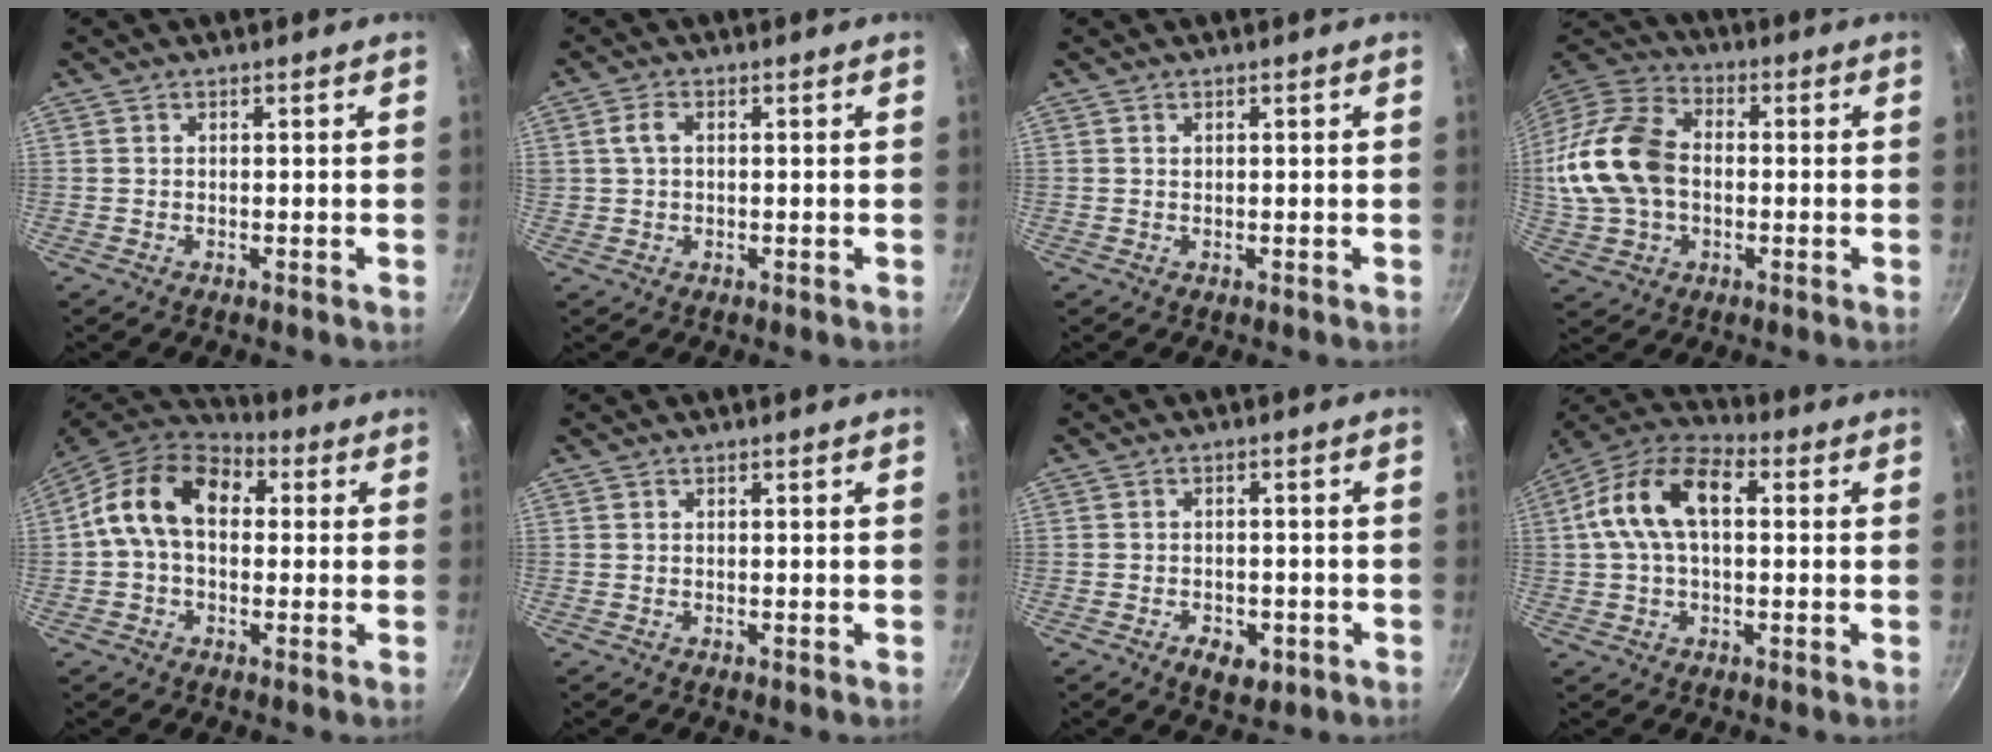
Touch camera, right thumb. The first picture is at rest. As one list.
[{"total": 2.7, "force": [0.4, 1.8, 2.0], "torque": [-0.033, 0.011, 0.009]}, {"total": 0.0}, {"total": 19.0, "force": [-0.2, 13.5, 13.4], "torque": [-0.262, 0.036, -0.008]}, {"total": 13.7, "force": [1.8, 9.6, 9.6], "torque": [-0.134, 0.026, 0.009]}, {"total": 0.0}, {"total": 5.1, "force": [-2.4, 3.1, 3.3], "torque": [-0.038, 0.014, -0.027]}, {"total": 14.4, "force": [2.0, 8.4, 11.5], "torque": [-0.199, 0.035, 0.015]}]